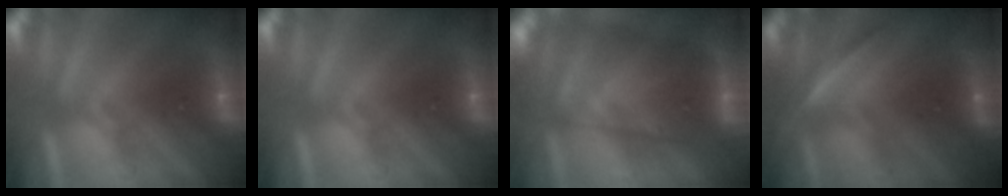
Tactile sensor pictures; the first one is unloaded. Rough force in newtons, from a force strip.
{"total": 0.0}
{"total": 7.1}
{"total": 2.1}